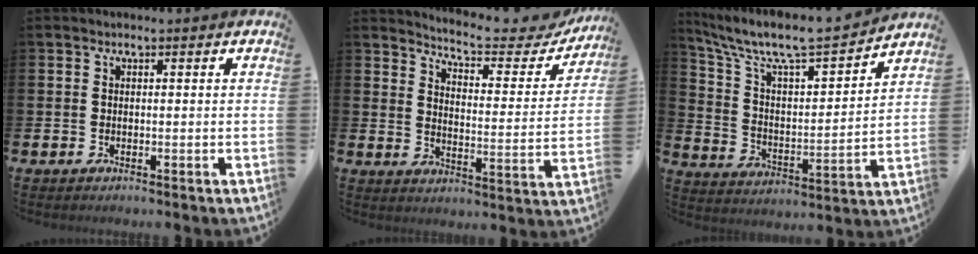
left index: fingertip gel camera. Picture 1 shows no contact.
{"total": 5.8, "force": [5.5, 0.9, 1.4], "torque": [-0.043, -0.047, 0.088]}
{"total": 8.6, "force": [7.7, 1.6, 3.4], "torque": [-0.104, -0.055, 0.128]}